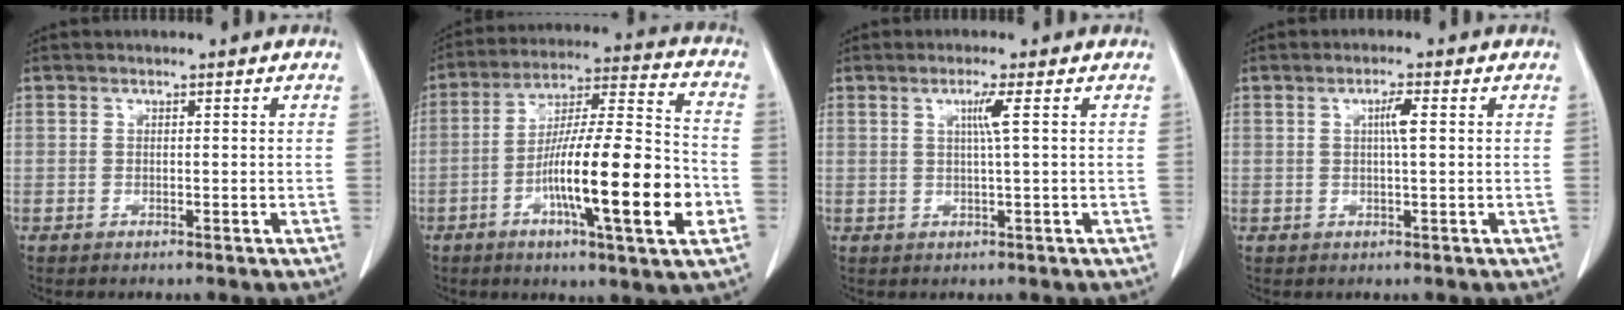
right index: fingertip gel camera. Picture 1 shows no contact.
{"total": 19.7, "force": [-5.8, 1.3, 18.8], "torque": [-0.305, -0.006, -0.093]}
{"total": 2.6, "force": [0.8, -0.6, 2.4], "torque": [-0.047, -0.001, 0.015]}
{"total": 2.5, "force": [0.5, 0.1, 2.5], "torque": [-0.044, 0.002, 0.009]}